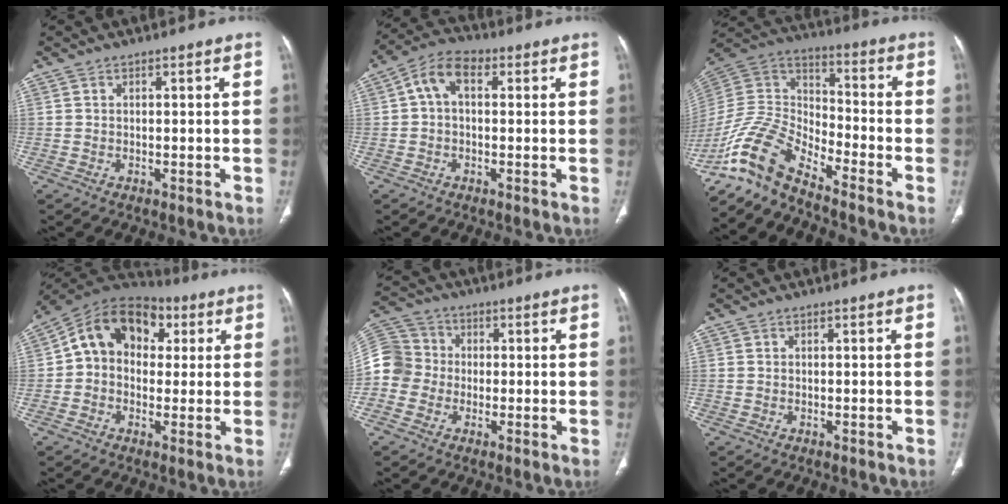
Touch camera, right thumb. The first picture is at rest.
{"total": 6.7, "force": [1.1, 4.2, 5.1], "torque": [-0.081, 0.023, 0.009]}
{"total": 13.2, "force": [-11.1, 3.5, 6.1], "torque": [-0.131, 0.080, -0.226]}
{"total": 14.0, "force": [3.1, 10.5, 8.8], "torque": [-0.109, 0.035, 0.038]}
{"total": 10.3, "force": [-1.5, 9.4, 3.9], "torque": [-0.073, 0.030, -0.035]}
{"total": 0.0}